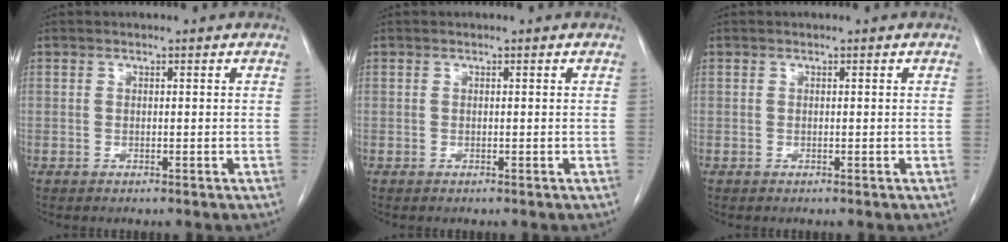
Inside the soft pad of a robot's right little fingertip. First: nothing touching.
{"total": 0.0}
{"total": 0.0}